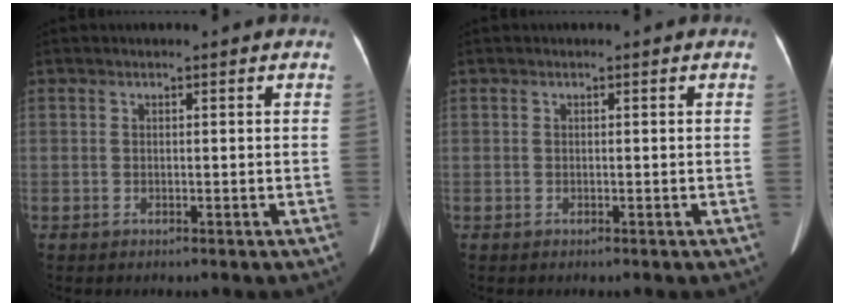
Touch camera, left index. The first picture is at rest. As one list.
[{"total": 0.0}]